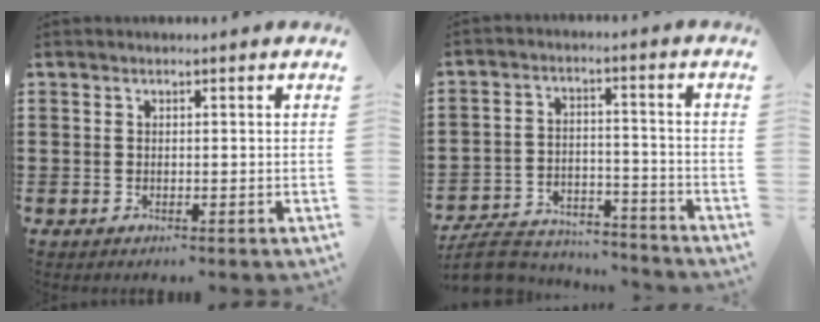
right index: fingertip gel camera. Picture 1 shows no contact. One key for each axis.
{"total": 8.6, "fx": -8.1, "fy": 1.9, "fz": 2.2, "tx": -0.046, "ty": 0.022, "tz": -0.157}